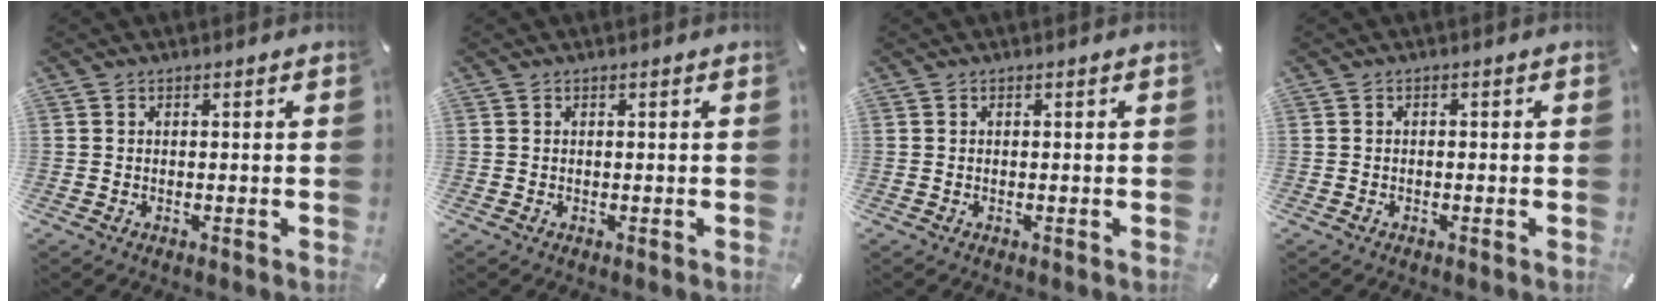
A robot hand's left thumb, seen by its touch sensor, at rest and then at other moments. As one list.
[{"total": 0.0}, {"total": 0.0}, {"total": 0.8, "force": [-0.6, 0.3, 0.4], "torque": [-0.010, 0.001, -0.012]}]